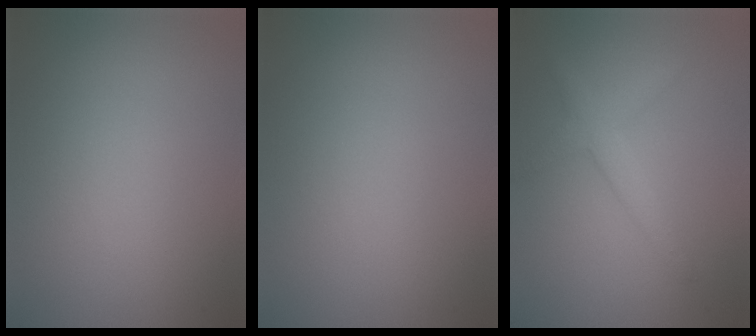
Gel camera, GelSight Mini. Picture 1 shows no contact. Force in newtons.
{"total": 0.0}
{"total": 2.4, "press": 2.4, "slide": 0.2}